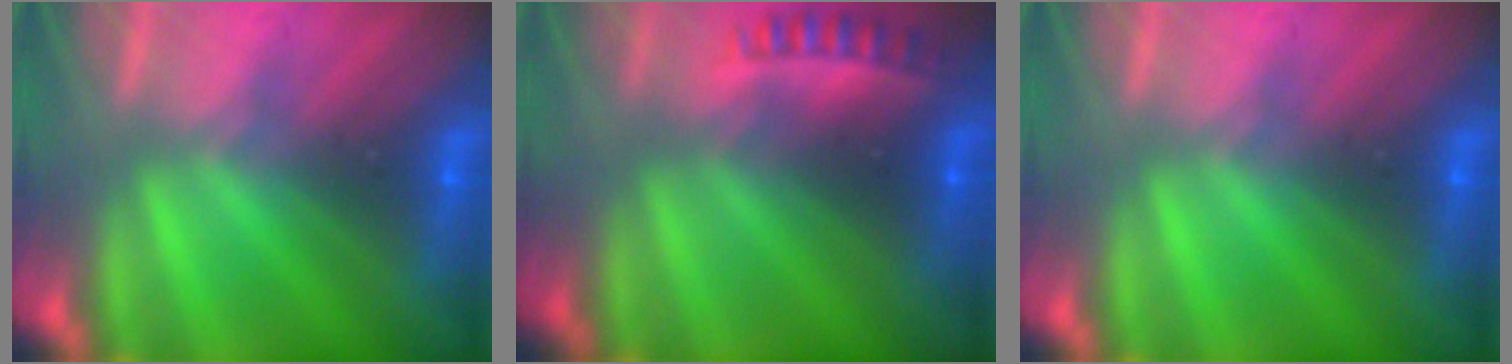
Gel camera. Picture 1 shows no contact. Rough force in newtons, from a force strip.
{"total": 2.4}
{"total": 0.0}